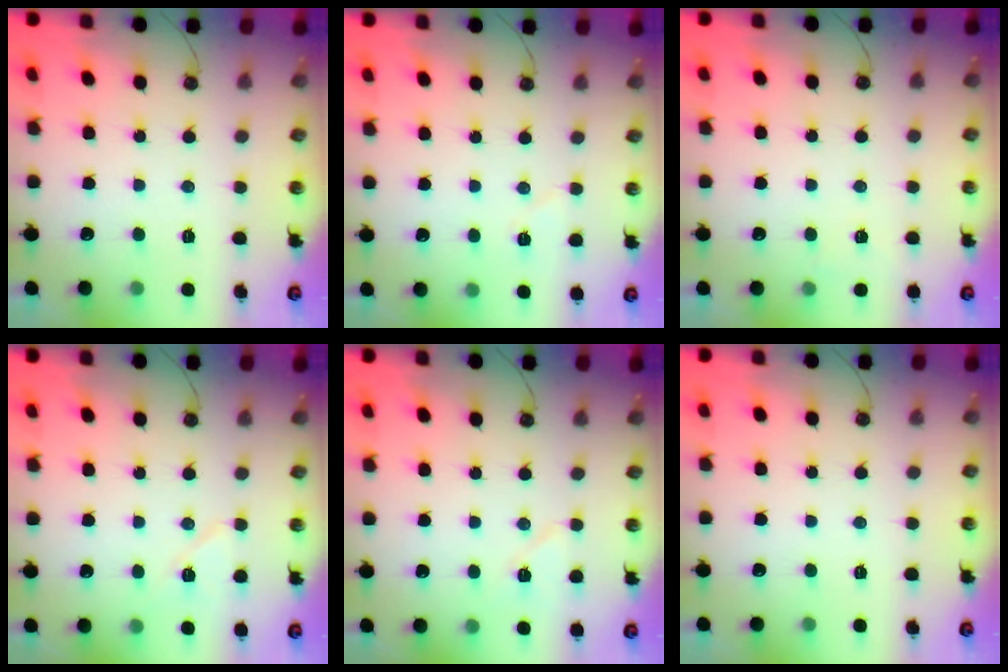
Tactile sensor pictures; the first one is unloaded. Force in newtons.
{"total": 5.0, "press": 4.4, "slide": 2.3}
{"total": 3.5, "press": 2.7, "slide": 2.3}
{"total": 6.8, "press": 6.8, "slide": 0.5}
{"total": 6.3, "press": 6.2, "slide": 0.8}
{"total": 0.0}